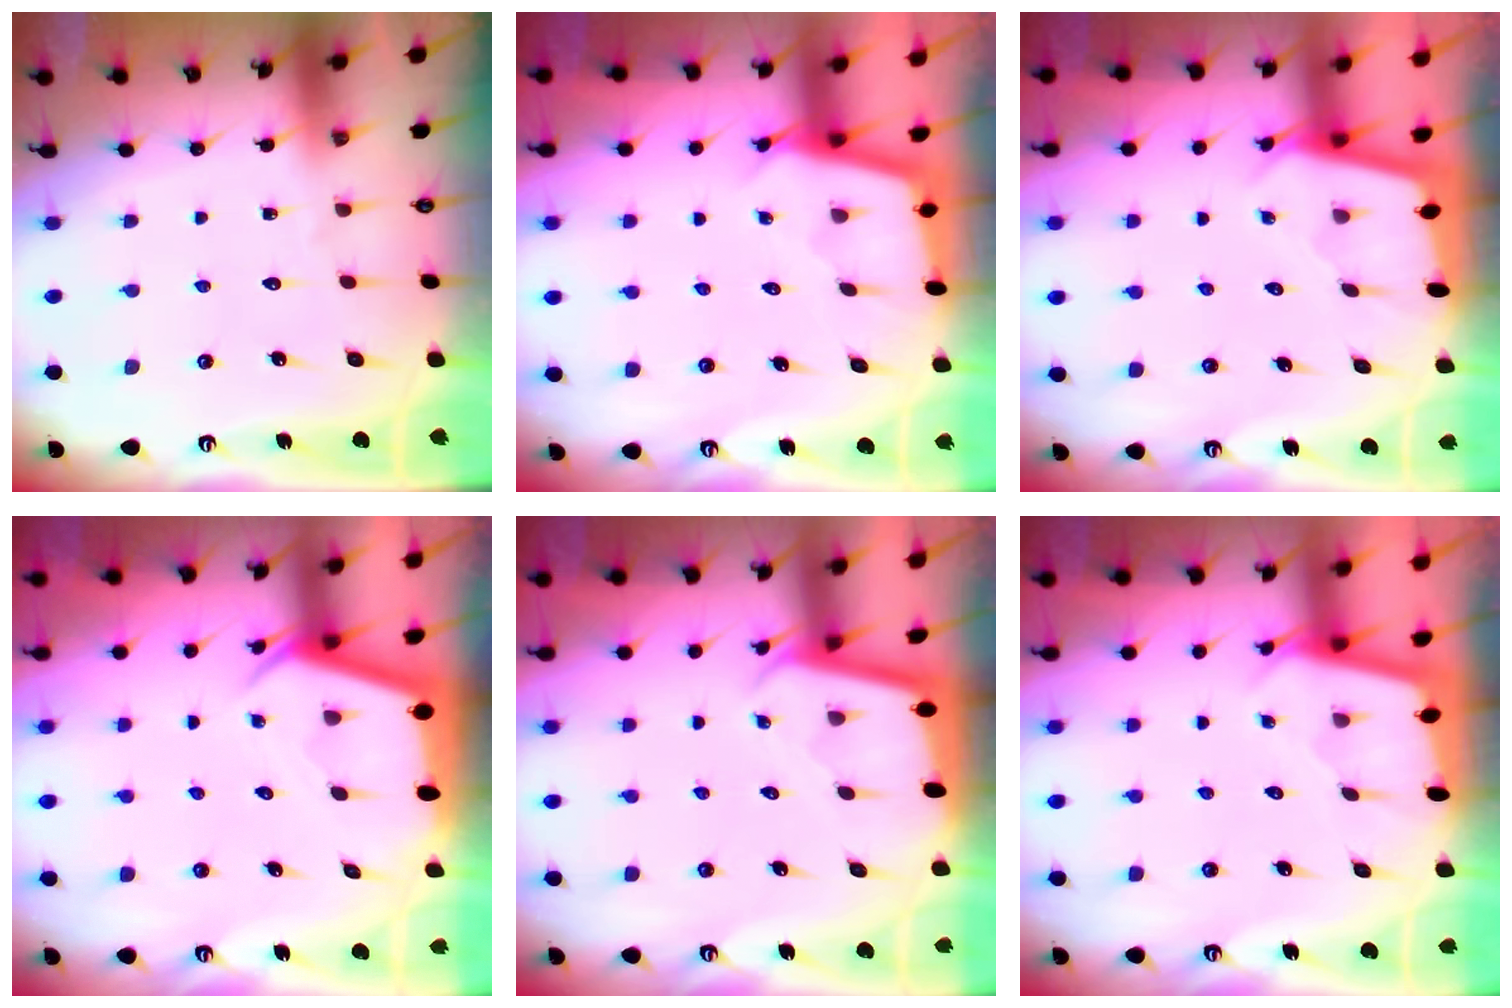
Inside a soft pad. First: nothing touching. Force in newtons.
{"total": 2.3, "press": 2.3, "slide": 0.2}
{"total": 1.8, "press": 1.8, "slide": 0.2}
{"total": 2.8, "press": 2.8, "slide": 0.2}
{"total": 1.8, "press": 1.8, "slide": 0.1}
{"total": 1.8, "press": 1.8, "slide": 0.2}